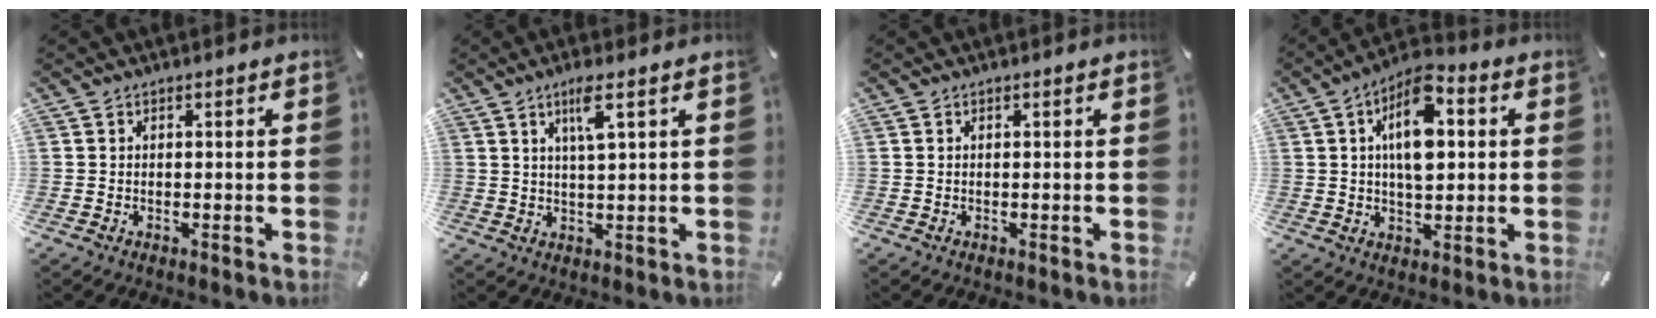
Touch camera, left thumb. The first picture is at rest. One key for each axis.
{"total": 5.6, "fx": 2.7, "fy": 0.6, "fz": 4.9, "tx": -0.095, "ty": -0.001, "tz": 0.041}
{"total": 0.0}
{"total": 11.5, "fx": 2.9, "fy": 6.0, "fz": 9.3, "tx": -0.152, "ty": -0.006, "tz": 0.044}